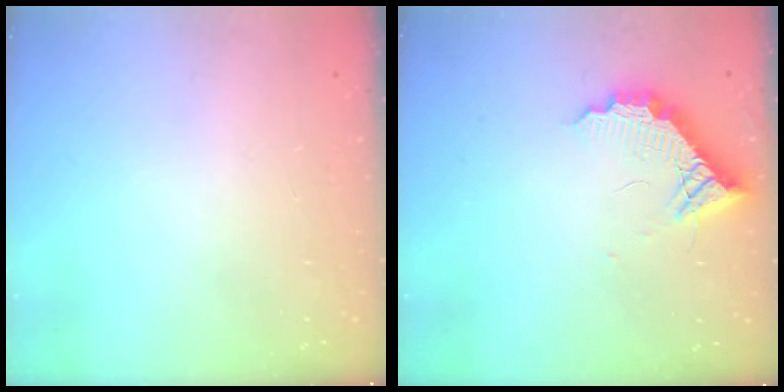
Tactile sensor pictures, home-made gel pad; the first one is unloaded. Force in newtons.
{"total": 11.2, "press": 11.2, "slide": 0.6}